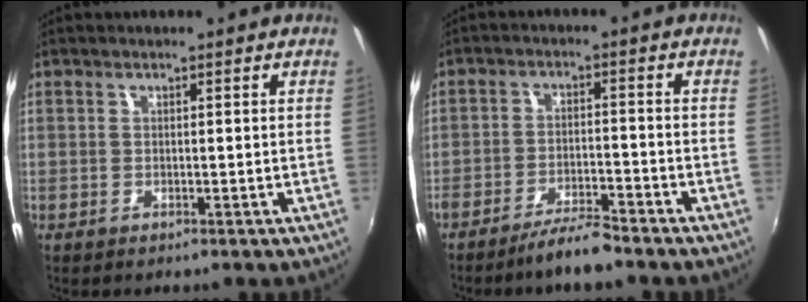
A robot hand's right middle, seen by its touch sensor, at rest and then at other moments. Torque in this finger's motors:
{"motor_torque": [0.80, -0.75, 0.32, 0.21]}